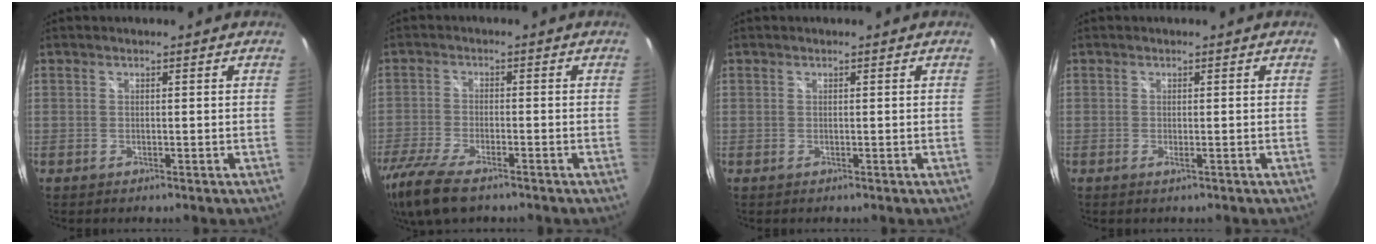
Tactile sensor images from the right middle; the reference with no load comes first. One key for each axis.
{"total": 13.6, "fx": -9.9, "fy": 4.3, "fz": 8.2, "tx": -0.198, "ty": -0.050, "tz": -0.183}
{"total": 0.0}
{"total": 0.8, "fx": -0.5, "fy": -0.1, "fz": 0.7, "tx": -0.010, "ty": 0.003, "tz": -0.007}